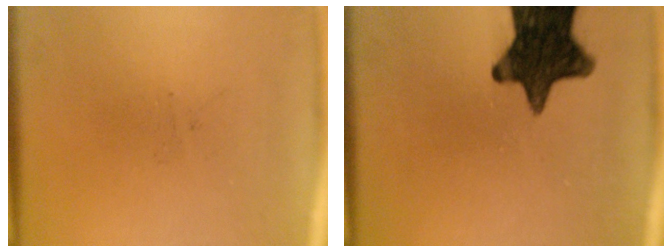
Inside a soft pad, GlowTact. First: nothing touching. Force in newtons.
{"total": 14.3}